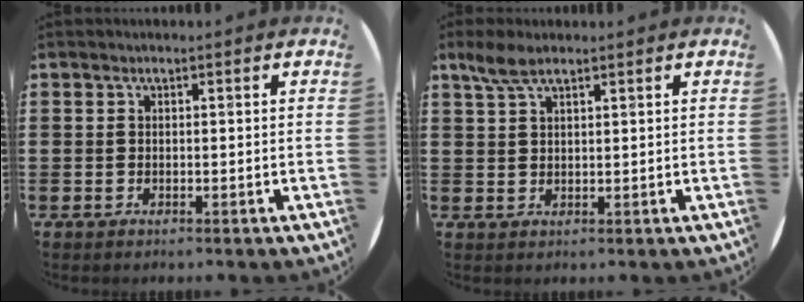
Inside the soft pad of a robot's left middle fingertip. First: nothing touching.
{"total": 3.5, "force": [2.6, 1.1, 2.2], "torque": [-0.048, 0.005, 0.047]}